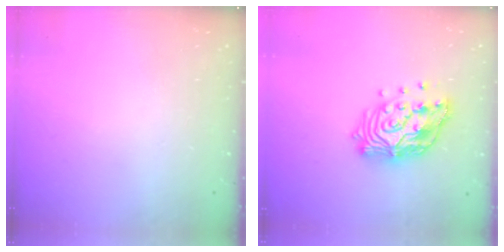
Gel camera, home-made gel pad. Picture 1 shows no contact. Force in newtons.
{"total": 15.9, "press": 15.8, "slide": 1.5}